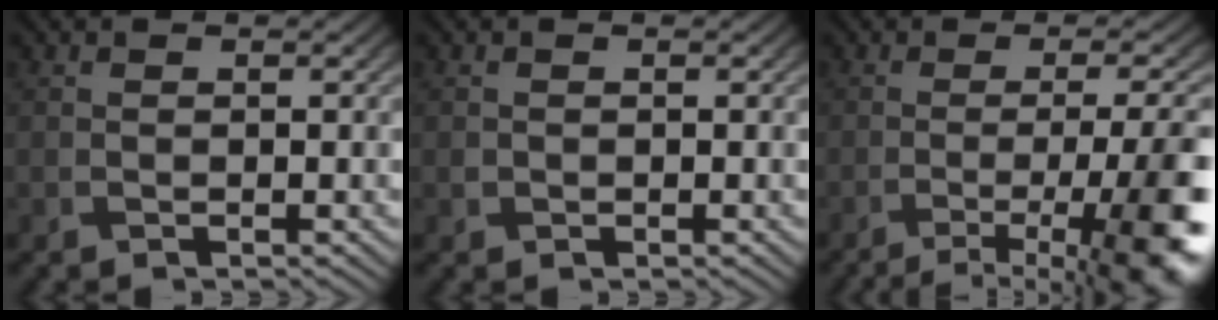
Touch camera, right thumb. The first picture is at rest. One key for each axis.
{"total": 0.6, "fx": -0.1, "fy": 0.6, "fz": 0.1, "tx": 0.000, "ty": -0.004, "tz": -0.003}
{"total": 13.5, "fx": -6.2, "fy": 3.4, "fz": 11.6, "tx": -0.144, "ty": 0.003, "tz": -0.086}